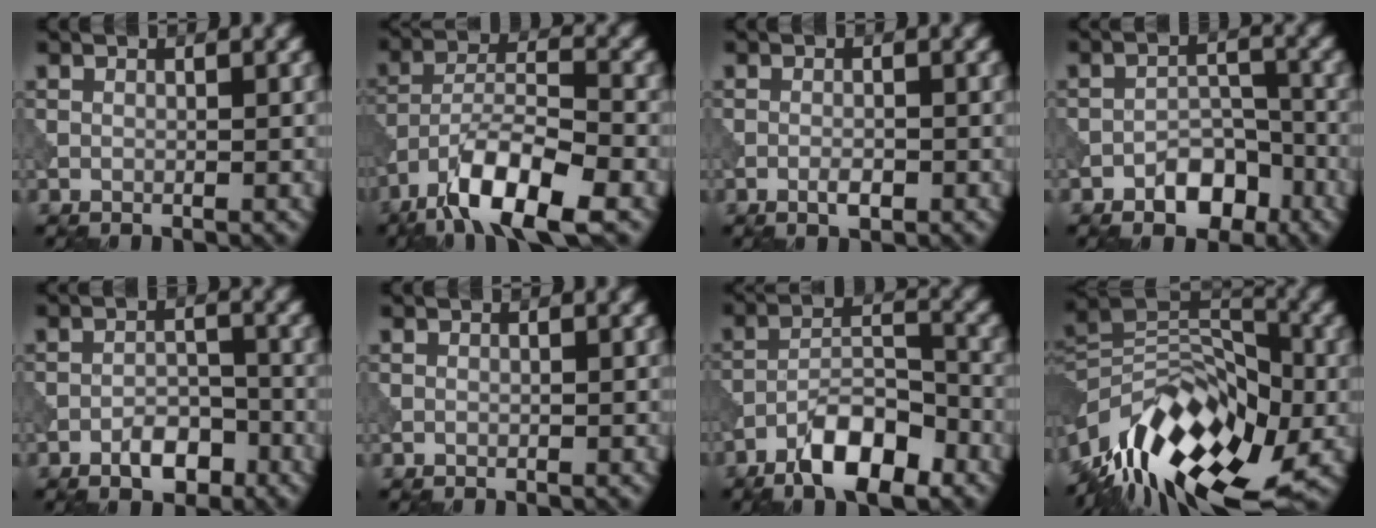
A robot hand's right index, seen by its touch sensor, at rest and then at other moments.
{"total": 9.5, "force": [-6.1, 2.9, 6.7], "torque": [-0.109, 0.003, -0.117]}
{"total": 1.5, "force": [-0.7, 0.5, 1.2], "torque": [-0.022, 0.000, -0.015]}
{"total": 4.2, "force": [-2.6, 2.3, 2.3], "torque": [-0.024, 0.006, -0.044]}
{"total": 3.2, "force": [-2.0, 1.6, 1.9], "torque": [-0.025, 0.006, -0.035]}
{"total": 0.0}
{"total": 7.2, "force": [-4.7, 2.6, 4.8], "torque": [-0.076, 0.009, -0.088]}
{"total": 14.7, "force": [-6.9, 7.6, 10.5], "torque": [-0.195, 0.022, -0.136]}